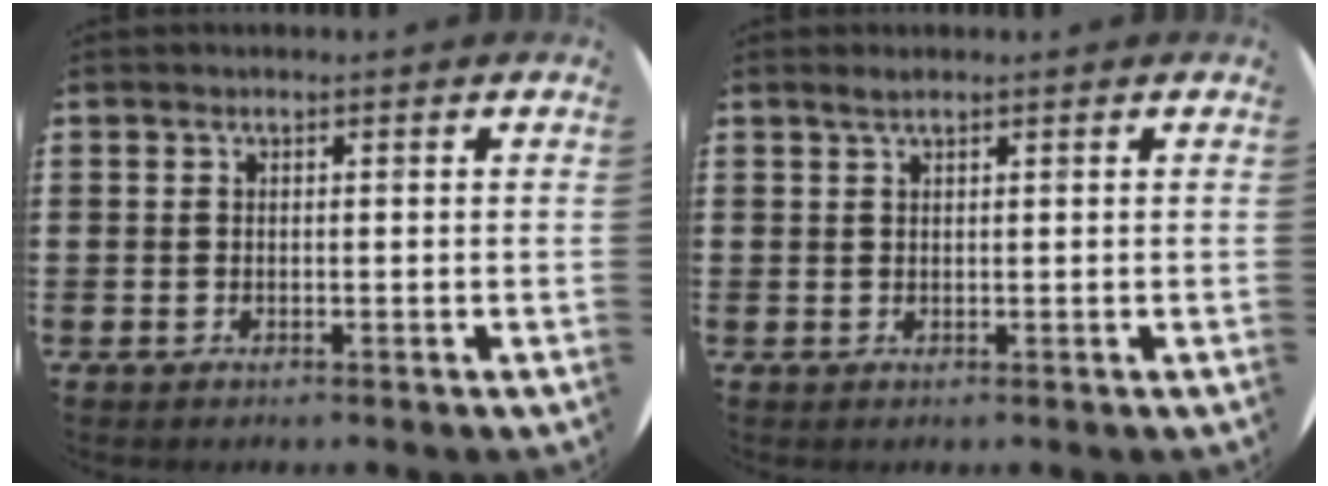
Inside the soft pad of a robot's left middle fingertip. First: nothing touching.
{"total": 1.1, "force": [0.9, 0.1, 0.6], "torque": [-0.011, 0.004, 0.016]}